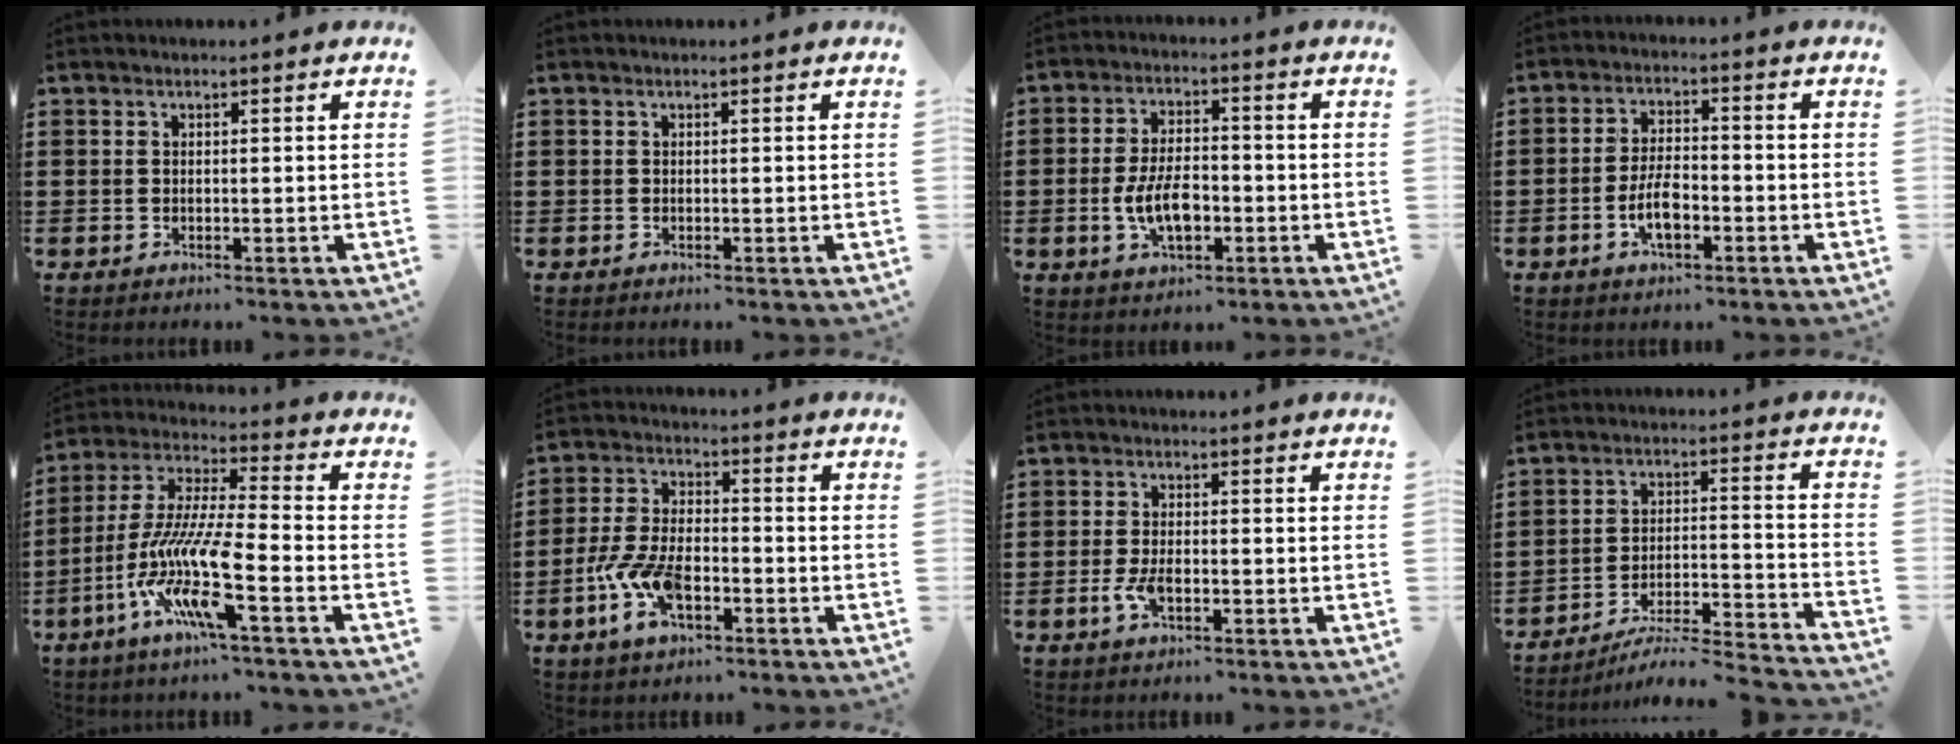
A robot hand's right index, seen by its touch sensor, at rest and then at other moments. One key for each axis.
{"total": 0.0}
{"total": 7.0, "fx": -1.8, "fy": 3.5, "fz": 5.8, "tx": -0.119, "ty": -0.001, "tz": -0.038}
{"total": 5.5, "fx": -2.0, "fy": 2.3, "fz": 4.5, "tx": -0.098, "ty": -0.002, "tz": -0.039}
{"total": 12.3, "fx": -6.9, "fy": 1.4, "fz": 10.1, "tx": -0.241, "ty": -0.025, "tz": -0.150}
{"total": 8.7, "fx": -3.5, "fy": 4.4, "fz": 6.6, "tx": -0.163, "ty": -0.002, "tz": -0.069}
{"total": 3.5, "fx": -1.2, "fy": 1.5, "fz": 2.9, "tx": -0.072, "ty": -0.006, "tz": -0.026}
{"total": 4.3, "fx": -3.9, "fy": -0.2, "fz": 1.8, "tx": -0.037, "ty": -0.021, "tz": -0.082}